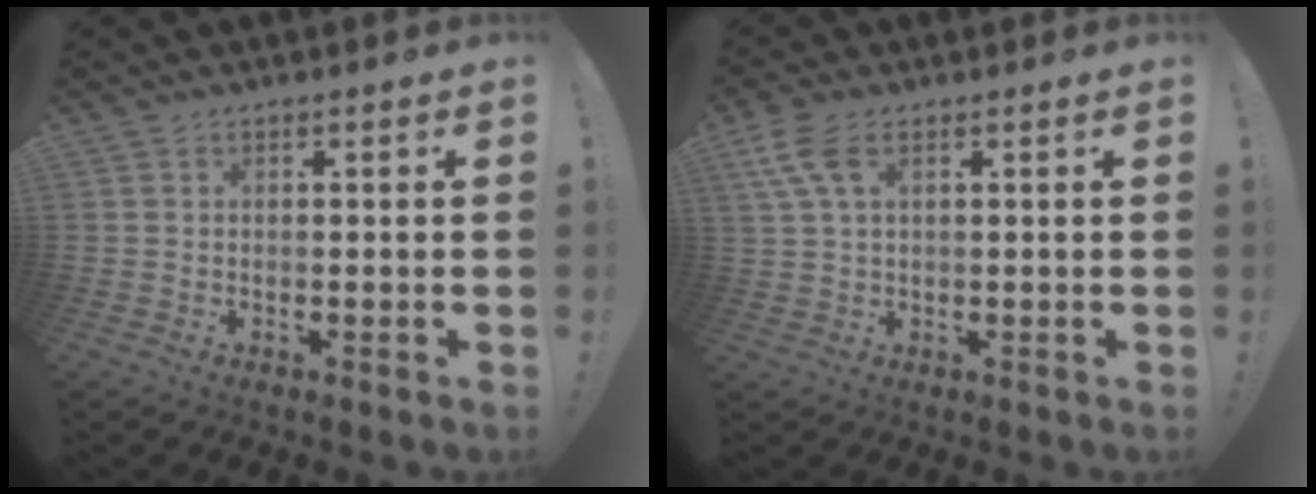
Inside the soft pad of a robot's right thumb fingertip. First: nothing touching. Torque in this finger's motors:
{"motor_torque": [0.37, -0.10, 0.13, -0.51, 0.12]}